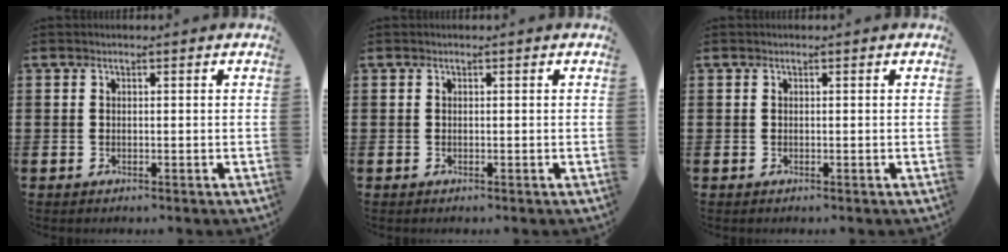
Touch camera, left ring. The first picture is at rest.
{"total": 0.0}
{"total": 0.0}